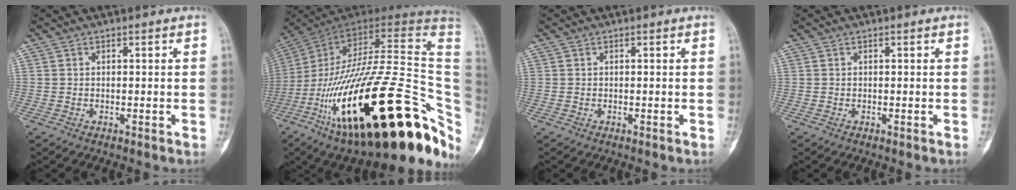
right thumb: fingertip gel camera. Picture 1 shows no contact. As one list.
[{"total": 42.7, "force": [-13.4, 16.0, 37.2], "torque": [-0.527, 0.058, -0.214]}, {"total": 0.0}, {"total": 0.0}]